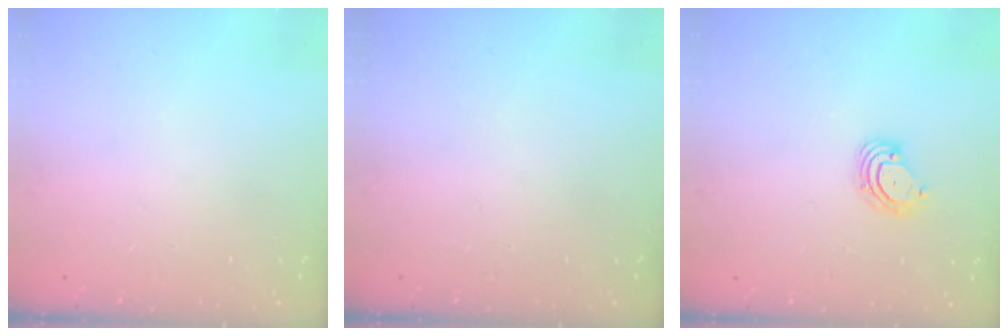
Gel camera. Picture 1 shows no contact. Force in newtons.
{"total": 0.0}
{"total": 3.9, "press": 3.9, "slide": 0.3}